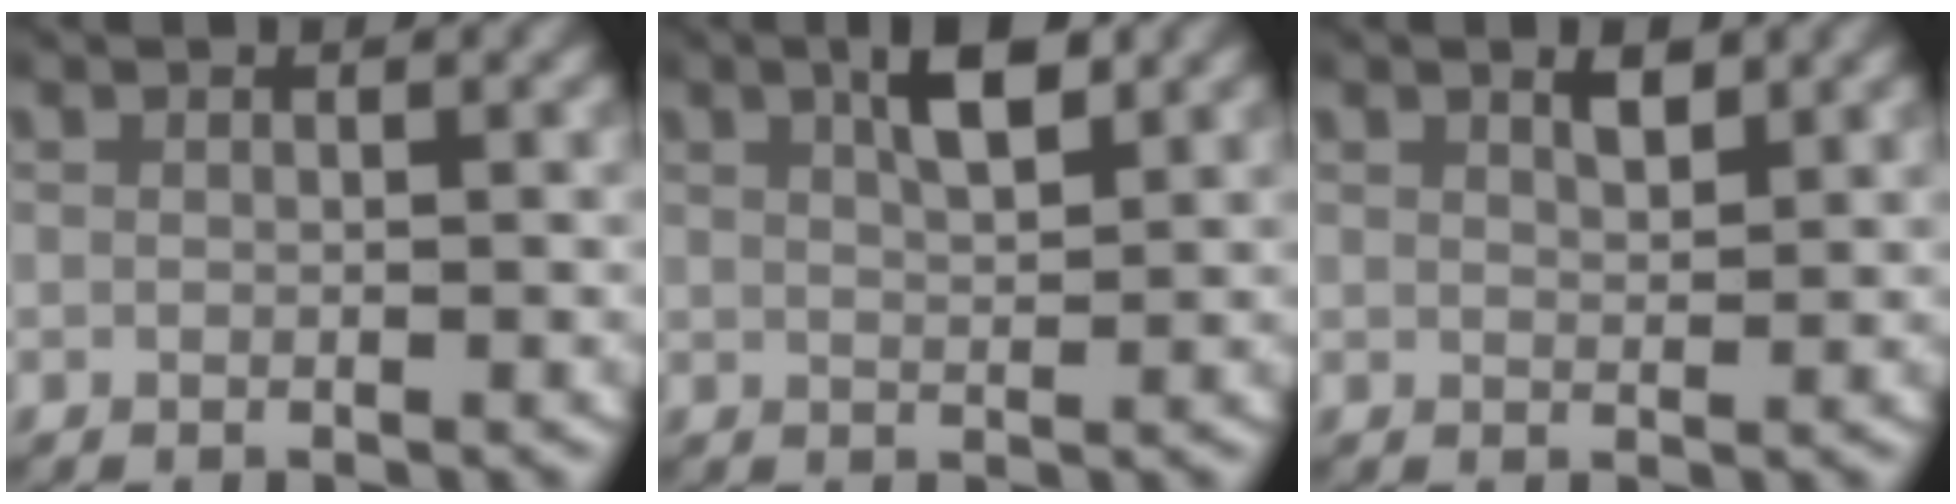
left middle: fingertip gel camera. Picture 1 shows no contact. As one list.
[{"total": 3.7, "force": [2.0, 1.1, 2.9], "torque": [-0.042, 0.006, 0.033]}, {"total": 1.7, "force": [1.2, 0.5, 1.1], "torque": [-0.012, -0.002, 0.023]}]